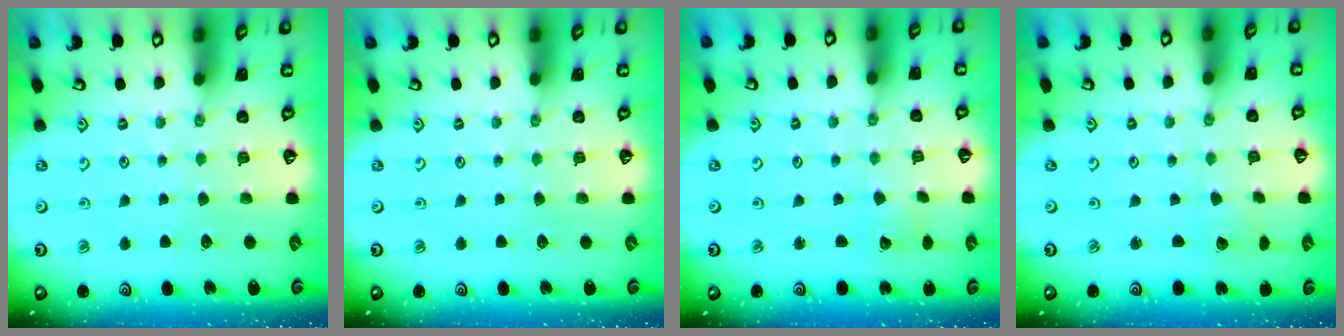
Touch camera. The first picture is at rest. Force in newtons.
{"total": 0.0}
{"total": 2.9, "press": 2.9, "slide": 0.3}
{"total": 1.5, "press": 1.5, "slide": 0.0}